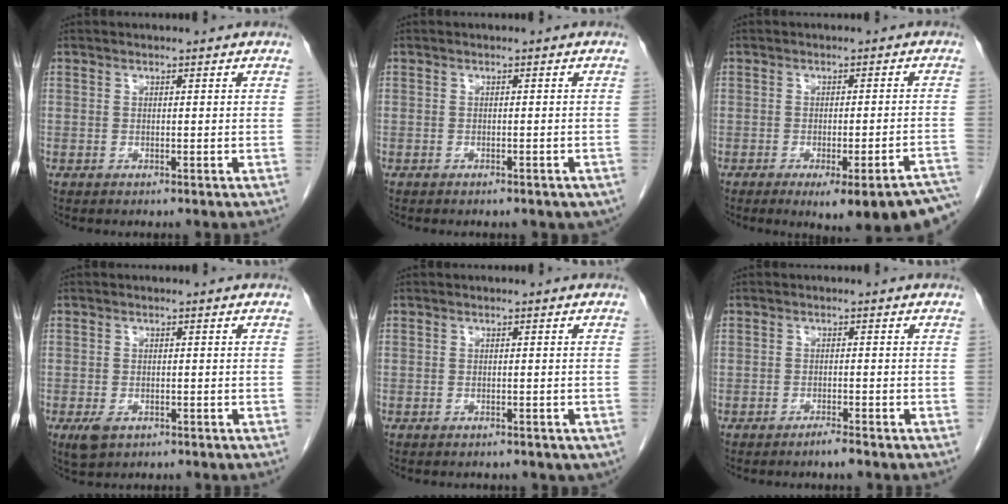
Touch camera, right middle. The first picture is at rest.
{"total": 3.2, "force": [-2.6, 1.2, 1.5], "torque": [-0.018, -0.004, -0.026]}
{"total": 15.8, "force": [-13.1, 1.2, 8.8], "torque": [-0.035, -0.005, -0.153]}
{"total": 2.5, "force": [-1.2, 1.4, 1.6], "torque": [-0.036, -0.004, -0.013]}
{"total": 2.6, "force": [-2.0, 1.3, 1.0], "torque": [-0.015, -0.003, -0.018]}
{"total": 1.5, "force": [-1.3, -0.1, 0.8], "torque": [-0.018, -0.002, -0.022]}